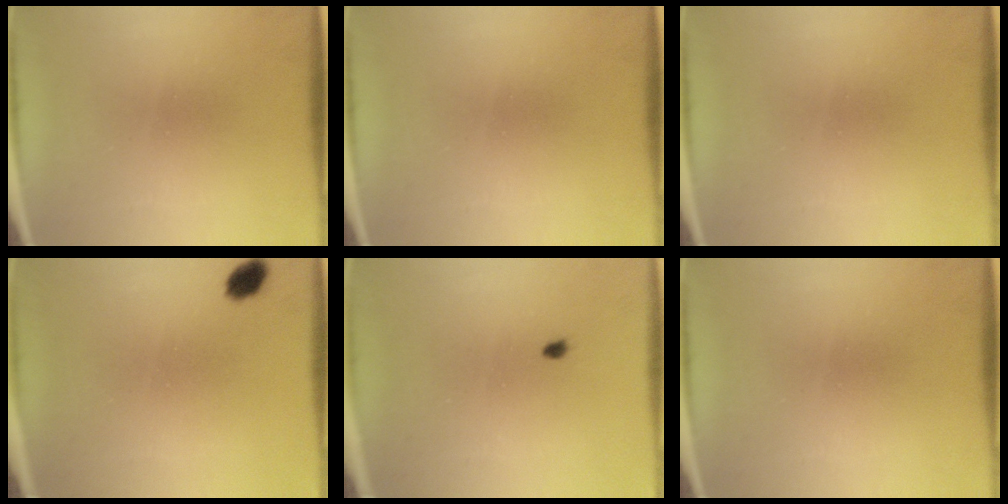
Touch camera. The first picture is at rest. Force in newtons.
{"total": 0.0}
{"total": 0.0}
{"total": 2.8}
{"total": 1.4}
{"total": 0.0}